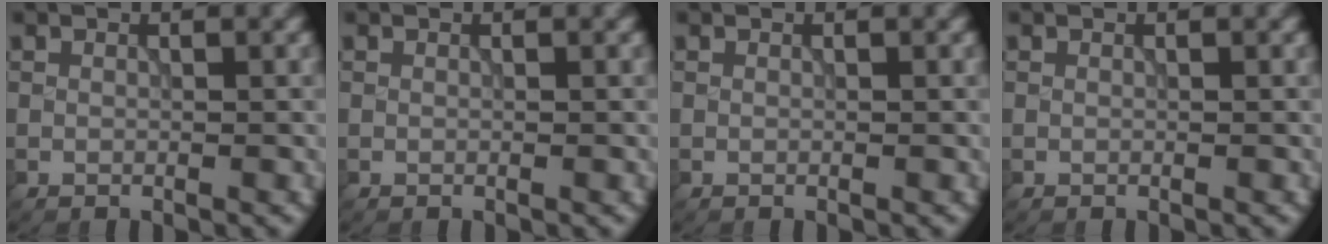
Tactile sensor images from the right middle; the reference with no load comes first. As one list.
[{"total": 0.0}, {"total": 0.0}, {"total": 0.0}]